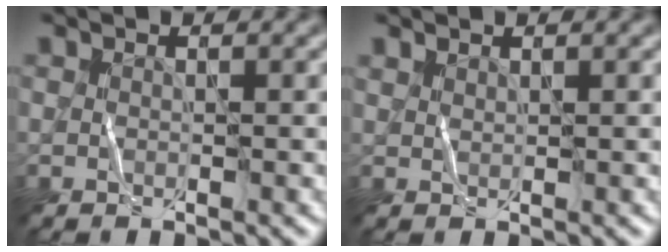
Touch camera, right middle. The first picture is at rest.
{"total": 0.7, "force": [0.6, 0.2, 0.1], "torque": [-0.004, 0.000, 0.016]}